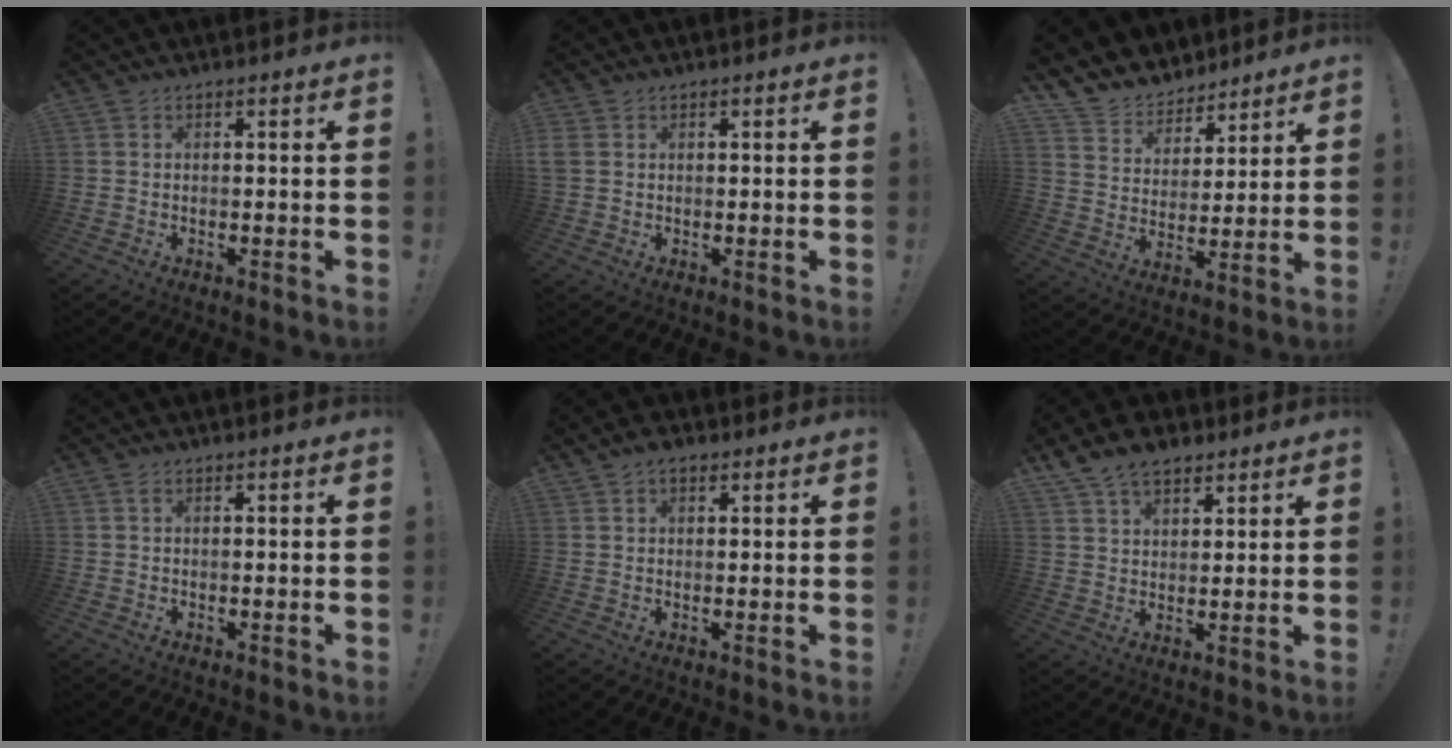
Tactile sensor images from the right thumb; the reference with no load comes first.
{"total": 2.6, "force": [1.0, 2.0, 1.3], "torque": [-0.033, 0.006, 0.022]}
{"total": 8.7, "force": [6.9, 5.3, 0.4], "torque": [-0.020, -0.064, 0.139]}
{"total": 0.7, "force": [0.3, 0.5, 0.5], "torque": [-0.011, 0.002, 0.004]}
{"total": 3.1, "force": [1.8, 1.9, 1.6], "torque": [-0.021, -0.004, 0.031]}
{"total": 8.6, "force": [6.4, 4.7, 3.3], "torque": [-0.061, -0.025, 0.124]}